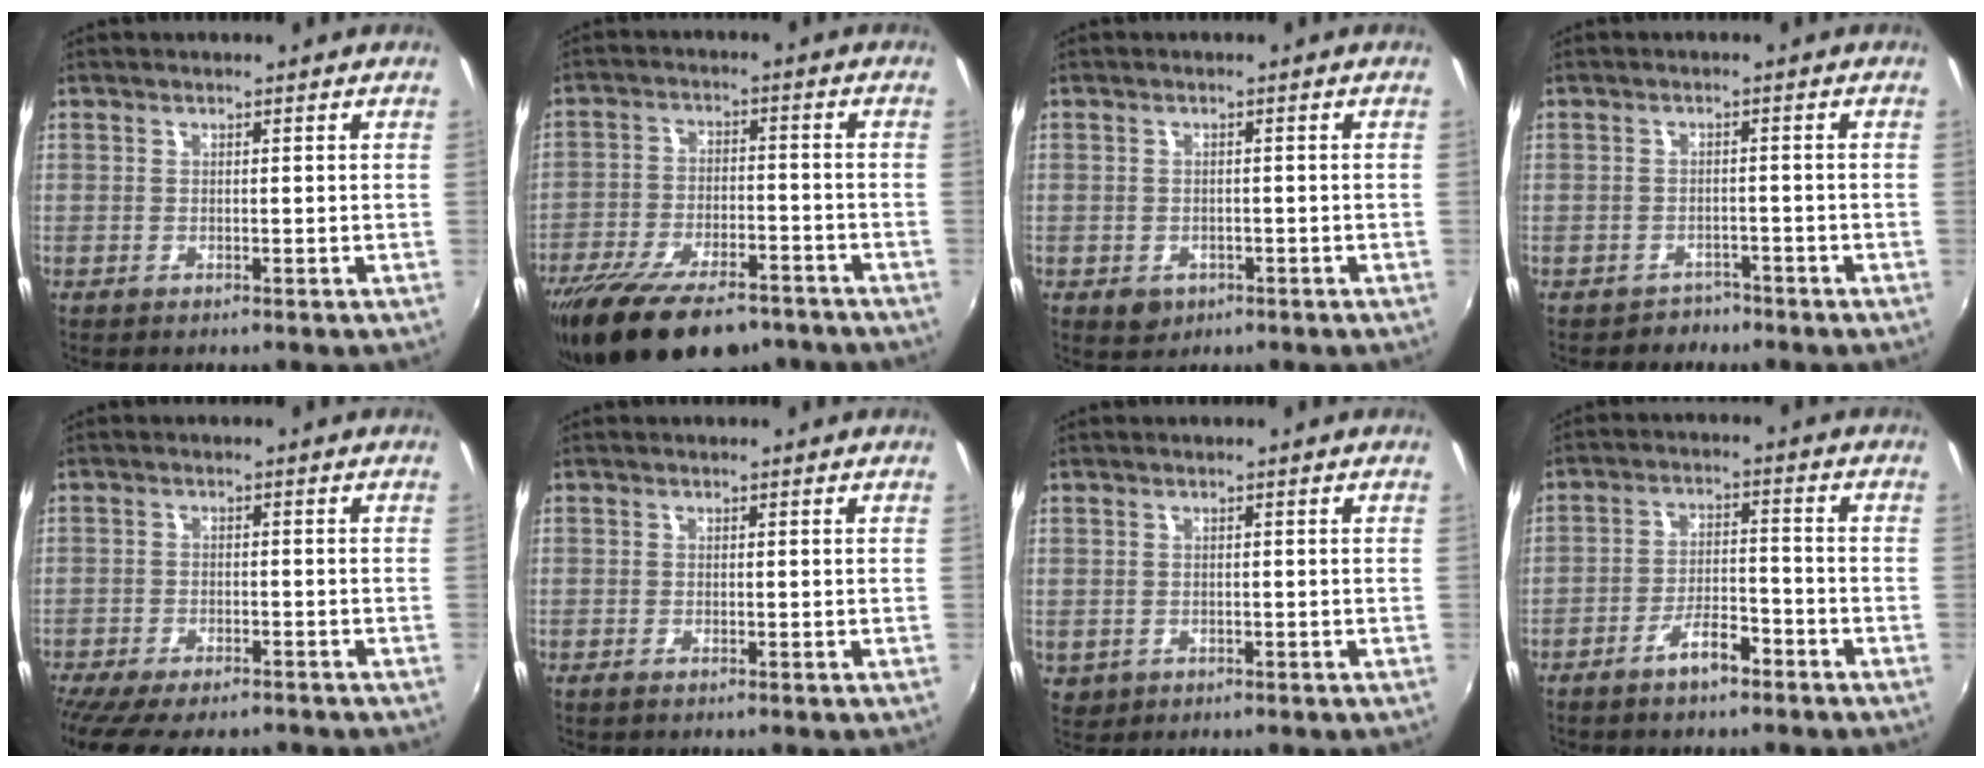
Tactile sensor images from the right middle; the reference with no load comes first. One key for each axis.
{"total": 18.3, "fx": -13.8, "fy": 6.7, "fz": 9.9, "tx": -0.201, "ty": -0.034, "tz": -0.217}
{"total": 3.1, "fx": -1.3, "fy": 2.5, "fz": 1.3, "tx": -0.027, "ty": -0.004, "tz": -0.013}
{"total": 3.1, "fx": -2.4, "fy": 2.0, "fz": -0.1, "tx": -0.005, "ty": 0.003, "tz": -0.036}
{"total": 11.9, "fx": -10.0, "fy": 3.1, "fz": 5.6, "tx": -0.127, "ty": -0.037, "tz": -0.159}
{"total": 0.6, "fx": -0.5, "fy": 0.0, "fz": 0.4, "tx": -0.008, "ty": -0.002, "tz": -0.010}
{"total": 2.4, "fx": -0.3, "fy": 2.2, "fz": 1.0, "tx": -0.022, "ty": -0.002, "tz": 0.002}
{"total": 5.7, "fx": -4.2, "fy": 1.9, "fz": 3.4, "tx": -0.074, "ty": 0.007, "tz": -0.068}